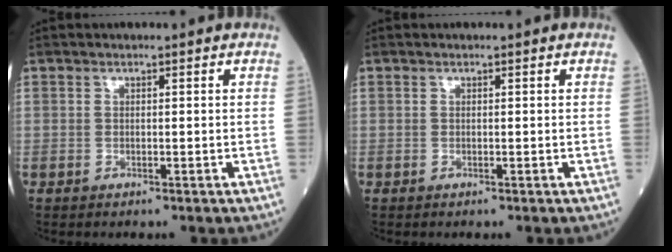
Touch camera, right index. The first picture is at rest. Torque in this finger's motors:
{"motor_torque": [0.05, 0.02, 0.00, 0.00]}